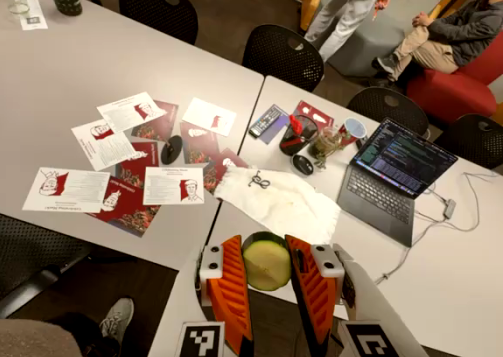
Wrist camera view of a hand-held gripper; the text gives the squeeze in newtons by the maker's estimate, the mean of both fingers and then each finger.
{"total": 12.0, "left": 11.8, "right": 12.2}